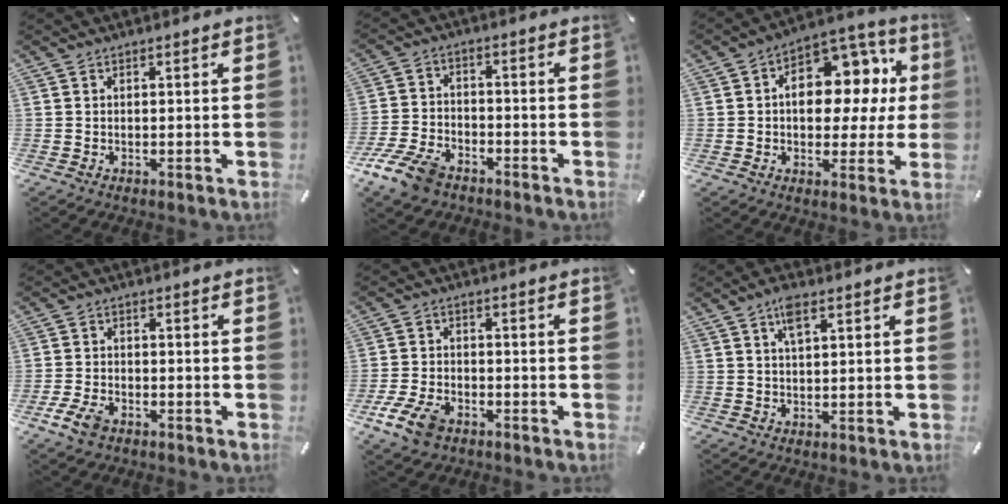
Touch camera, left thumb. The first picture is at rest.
{"total": 9.3, "force": [-6.3, 5.1, 4.6], "torque": [-0.096, 0.031, -0.119]}
{"total": 14.1, "force": [2.1, 9.5, 10.1], "torque": [-0.132, -0.013, 0.036]}
{"total": 5.4, "force": [-3.1, 3.0, 3.2], "torque": [-0.082, 0.009, -0.063]}
{"total": 8.2, "force": [-4.4, 4.9, 4.8], "torque": [-0.110, 0.014, -0.083]}
{"total": 4.4, "force": [2.3, 1.6, 3.4], "torque": [-0.067, 0.002, 0.038]}